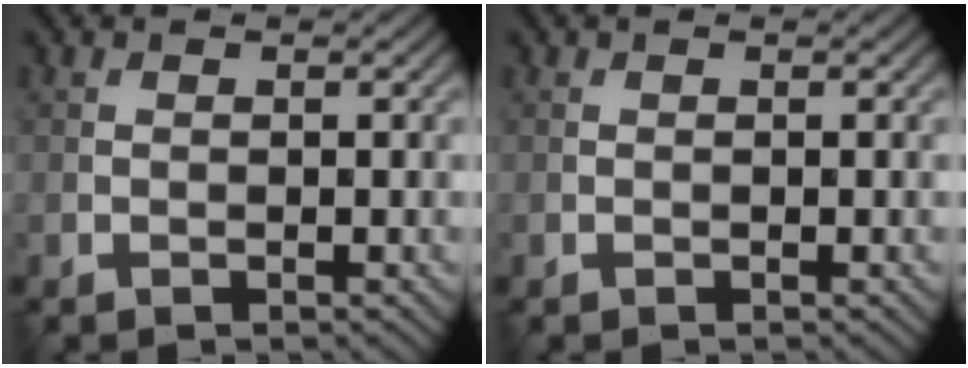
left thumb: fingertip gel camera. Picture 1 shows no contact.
{"total": 0.0}